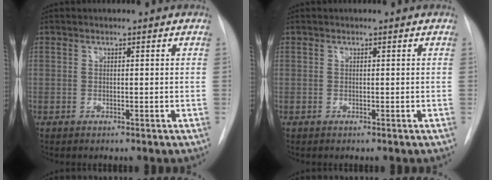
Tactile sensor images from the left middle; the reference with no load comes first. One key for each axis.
{"total": 0.0}